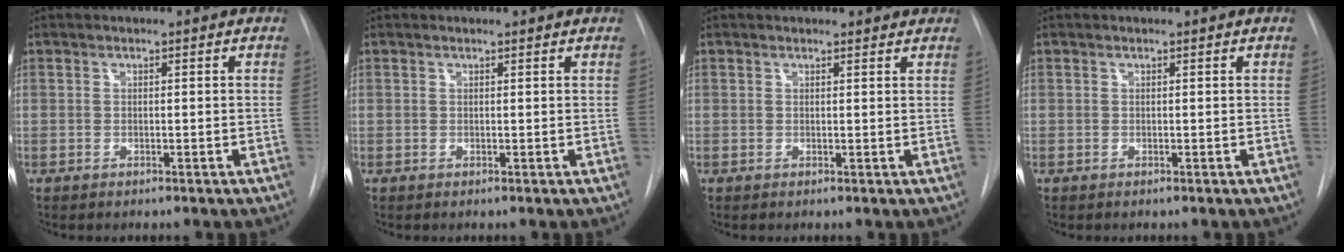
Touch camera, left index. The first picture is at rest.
{"total": 1.8, "force": [1.7, 0.4, 0.3], "torque": [-0.014, 0.011, 0.015]}
{"total": 4.1, "force": [3.8, 1.1, 0.7], "torque": [-0.006, 0.008, 0.035]}
{"total": 0.6, "force": [0.6, 0.1, 0.1], "torque": [-0.005, 0.004, 0.003]}